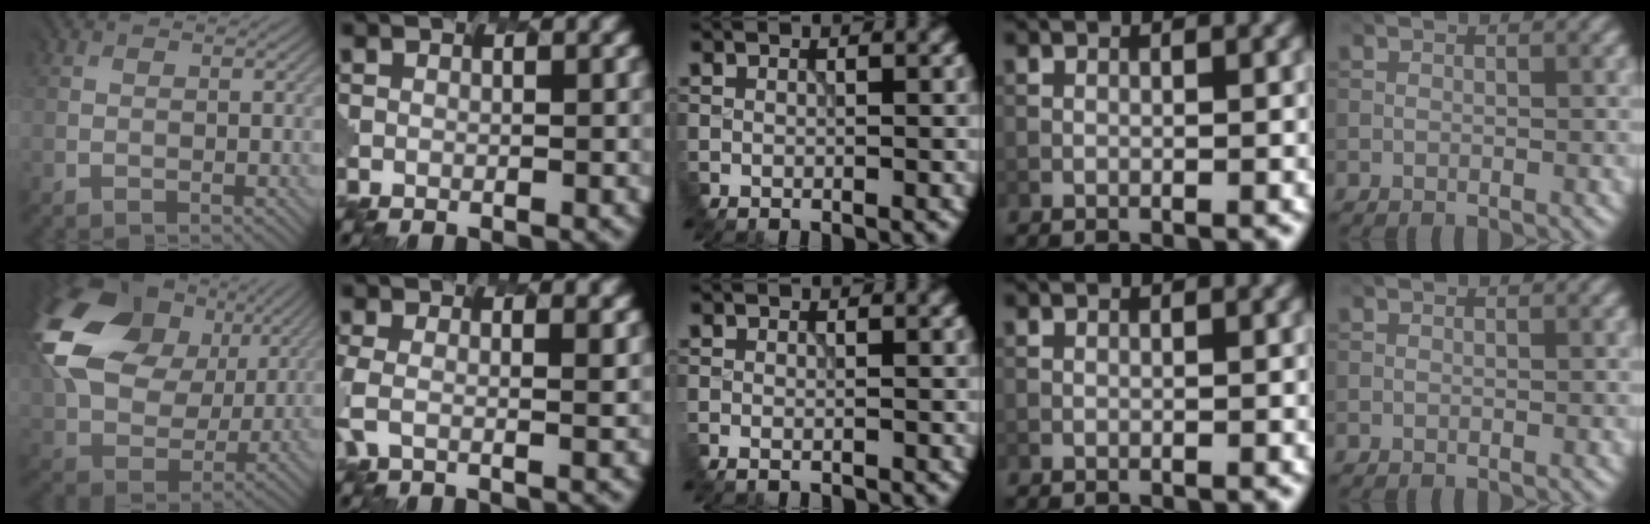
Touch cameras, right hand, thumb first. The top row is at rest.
{"thumb": {"total": 19.1, "force": [7.1, 13.1, 12.0], "torque": [-0.280, 0.038, 0.129]}, "index": {"total": 1.5, "force": [0.7, 0.1, 1.3], "torque": [-0.026, 0.008, -0.010]}, "middle": {"total": 0.7, "force": [-0.3, 0.4, 0.4], "torque": [0.008, 0.004, -0.009]}}